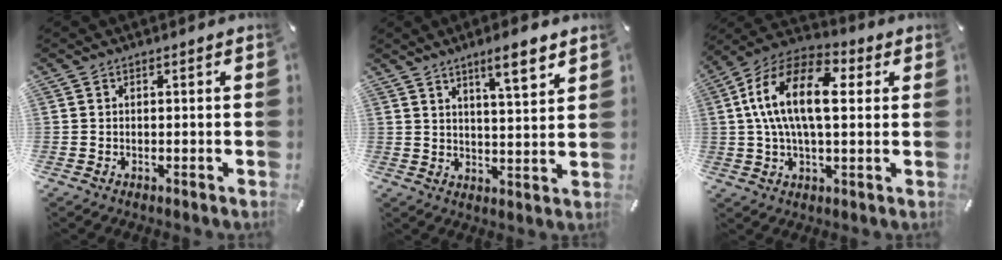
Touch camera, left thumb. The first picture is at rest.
{"total": 8.1, "force": [5.8, 1.6, 5.4], "torque": [-0.070, -0.034, 0.091]}
{"total": 16.3, "force": [3.2, 8.4, 13.6], "torque": [-0.283, 0.007, 0.052]}